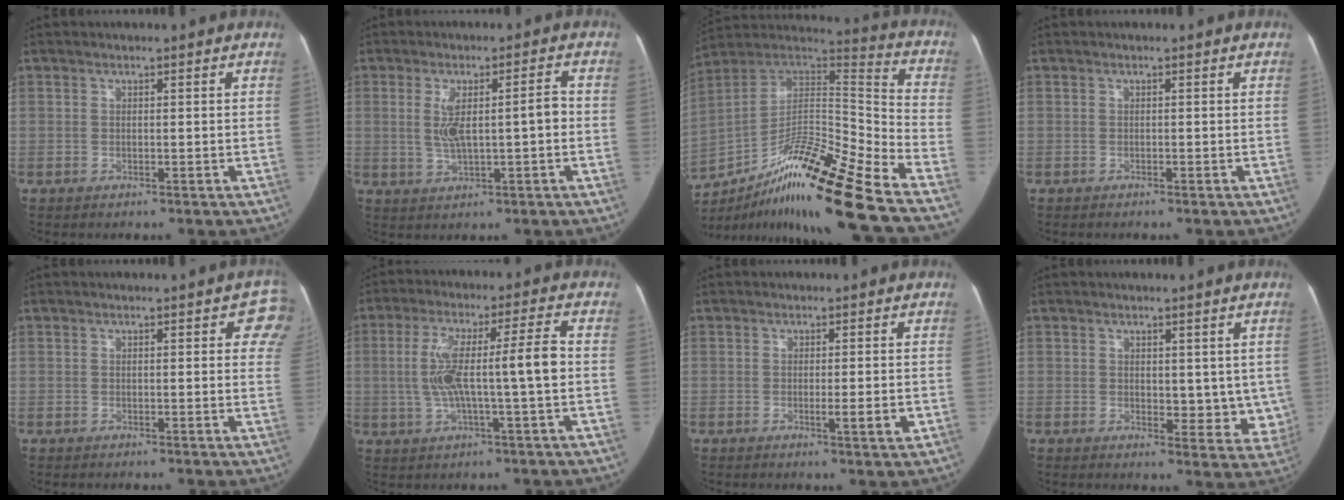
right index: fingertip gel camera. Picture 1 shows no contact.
{"total": 6.7, "force": [0.0, 1.6, 6.6], "torque": [-0.121, 0.014, 0.008]}
{"total": 24.7, "force": [-17.4, 0.7, 17.4], "torque": [-0.273, 0.011, -0.309]}
{"total": 0.0}
{"total": 5.4, "force": [2.8, 1.9, 4.2], "torque": [-0.032, 0.004, 0.016]}
{"total": 11.0, "force": [-0.3, 0.6, 11.0], "torque": [-0.205, 0.024, -0.005]}
{"total": 3.1, "force": [-0.7, 0.0, 3.0], "torque": [-0.045, -0.008, -0.011]}
{"total": 5.9, "force": [1.1, 3.5, 4.7], "torque": [-0.034, -0.016, 0.018]}